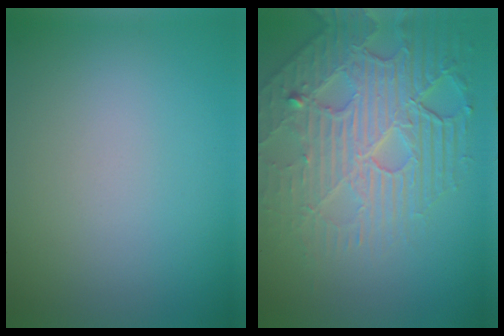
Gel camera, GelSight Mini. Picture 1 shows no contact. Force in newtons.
{"total": 7.5, "press": 5.7, "slide": 4.9}